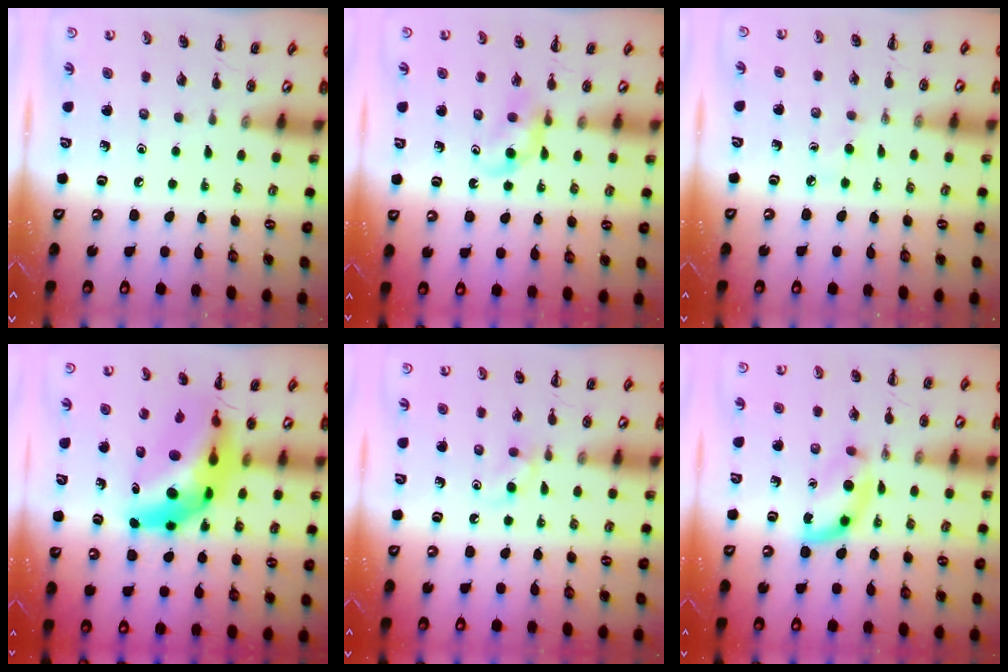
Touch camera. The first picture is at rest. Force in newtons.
{"total": 3.5, "press": 3.1, "slide": 1.6}
{"total": 2.4, "press": 2.2, "slide": 1.0}
{"total": 12.8, "press": 12.2, "slide": 3.8}
{"total": 4.5, "press": 4.1, "slide": 1.8}
{"total": 7.9, "press": 7.9, "slide": 0.5}